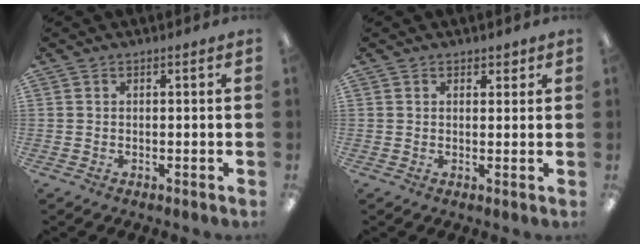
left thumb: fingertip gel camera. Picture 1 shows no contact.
{"total": 1.7, "force": [1.1, 1.1, 0.5], "torque": [-0.002, -0.001, 0.018]}